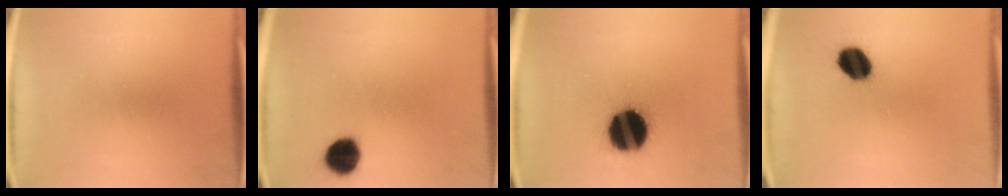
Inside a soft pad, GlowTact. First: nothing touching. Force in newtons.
{"total": 6.9}
{"total": 19.5}
{"total": 8.5}